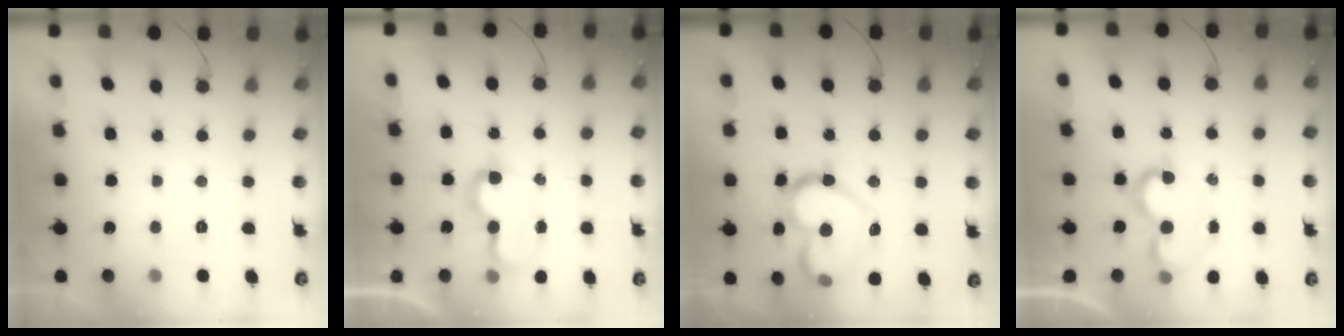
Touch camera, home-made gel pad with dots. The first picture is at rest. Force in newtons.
{"total": 7.6, "press": 7.6, "slide": 0.3}
{"total": 17.2, "press": 17.1, "slide": 1.4}
{"total": 7.5, "press": 7.4, "slide": 0.9}